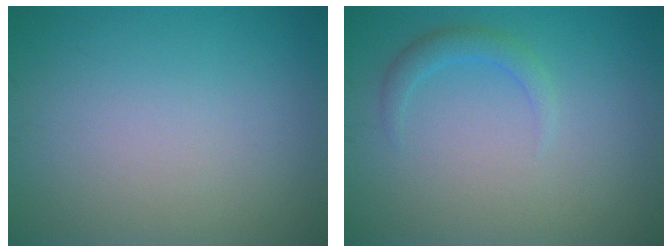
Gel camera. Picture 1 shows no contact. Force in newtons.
{"total": 1.6, "press": 1.6, "slide": 0.1}